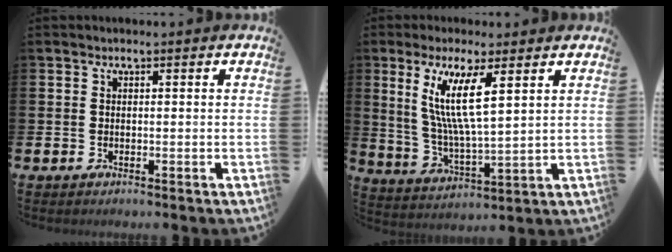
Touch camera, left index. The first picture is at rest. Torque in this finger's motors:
{"motor_torque": [2.14, 0.00, 1.05, 0.21]}